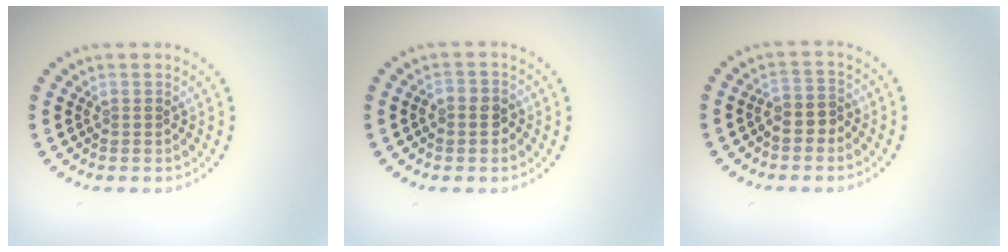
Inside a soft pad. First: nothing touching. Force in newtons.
{"total": 1.8, "press": 1.7, "slide": 0.5}
{"total": 1.6, "press": 1.4, "slide": 0.7}